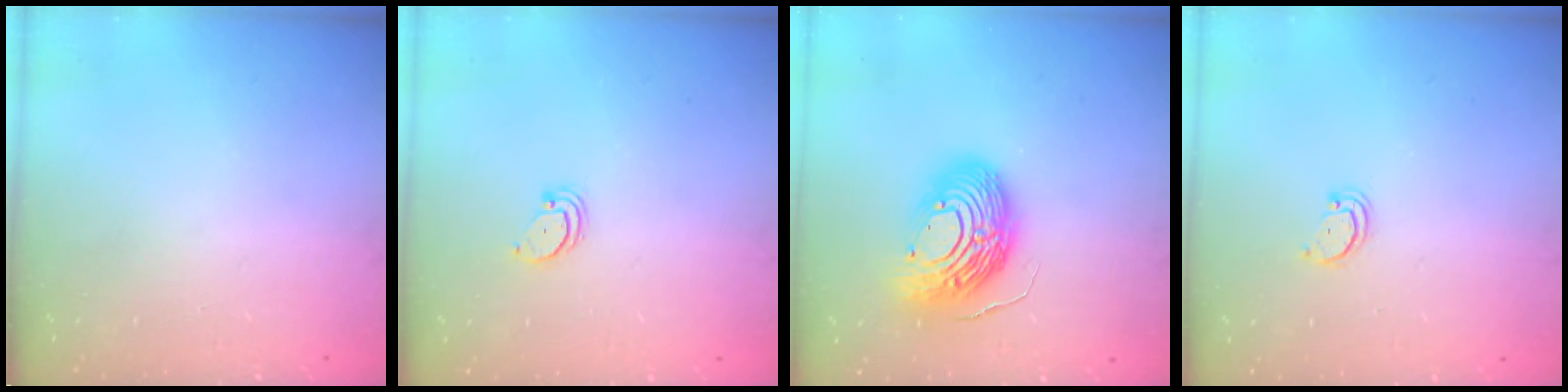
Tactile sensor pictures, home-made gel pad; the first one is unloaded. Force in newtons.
{"total": 2.1, "press": 2.1, "slide": 0.2}
{"total": 16.0, "press": 15.8, "slide": 2.4}
{"total": 2.1, "press": 2.1, "slide": 0.2}